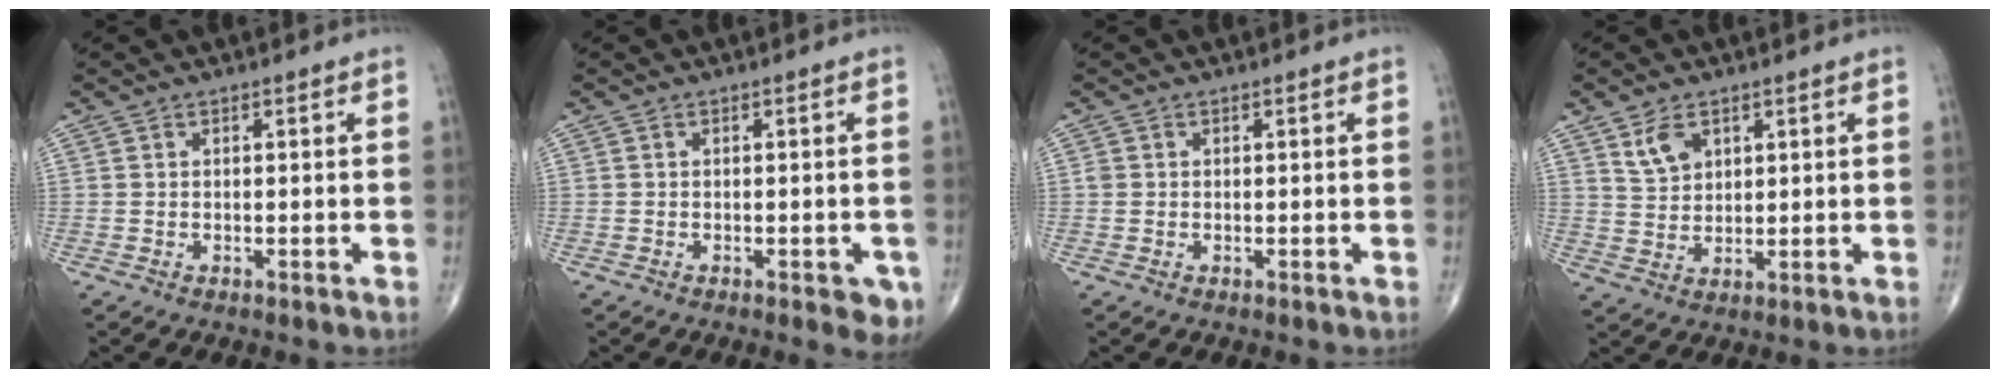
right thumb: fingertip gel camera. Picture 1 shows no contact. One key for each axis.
{"total": 3.9, "fx": -1.7, "fy": 1.7, "fz": 3.1, "tx": -0.018, "ty": -0.002, "tz": -0.019}
{"total": 0.8, "fx": 0.0, "fy": 0.8, "fz": 0.3, "tx": -0.001, "ty": 0.002, "tz": 0.001}
{"total": 5.0, "fx": 2.7, "fy": 3.2, "fz": 2.8, "tx": -0.039, "ty": -0.015, "tz": 0.057}